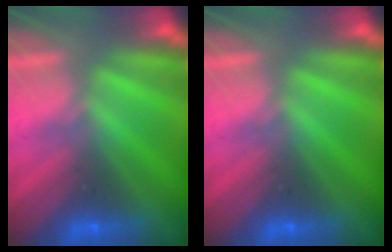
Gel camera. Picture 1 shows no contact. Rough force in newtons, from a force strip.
{"total": 0.0}